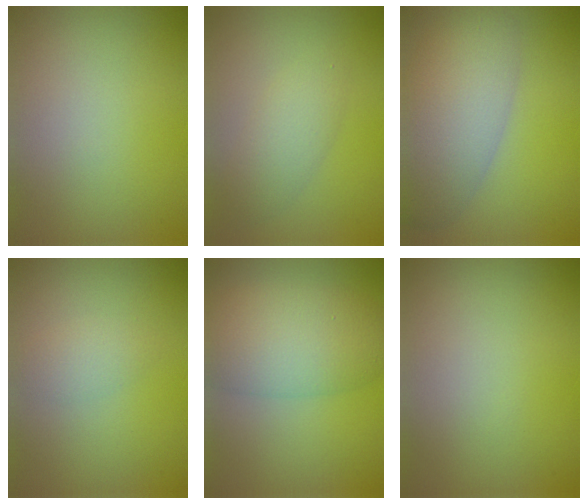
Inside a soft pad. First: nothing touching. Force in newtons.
{"total": 2.8, "press": 2.8, "slide": 0.1}
{"total": 8.0, "press": 8.0, "slide": 0.6}
{"total": 1.5, "press": 1.5, "slide": 0.0}
{"total": 6.8, "press": 6.8, "slide": 0.4}
{"total": 0.0}